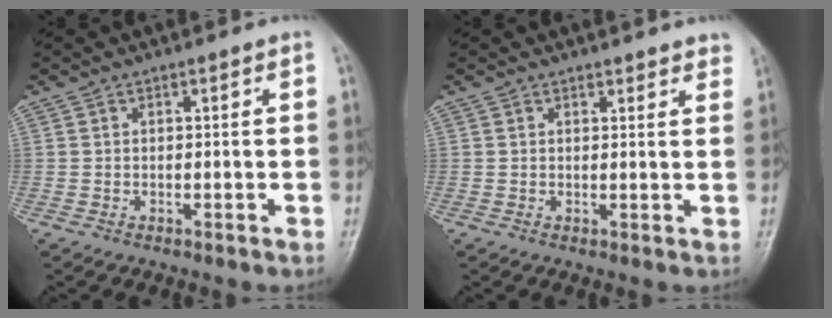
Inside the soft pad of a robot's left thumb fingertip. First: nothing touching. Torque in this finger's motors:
{"motor_torque": [-0.04, -0.02, -0.15, -0.12, 0.01]}